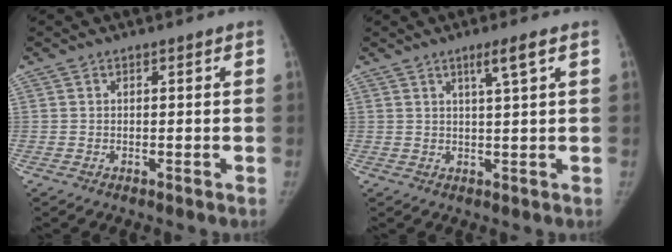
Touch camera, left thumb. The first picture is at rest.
{"total": 3.6, "force": [1.8, -0.4, 3.1], "torque": [-0.060, -0.009, 0.035]}